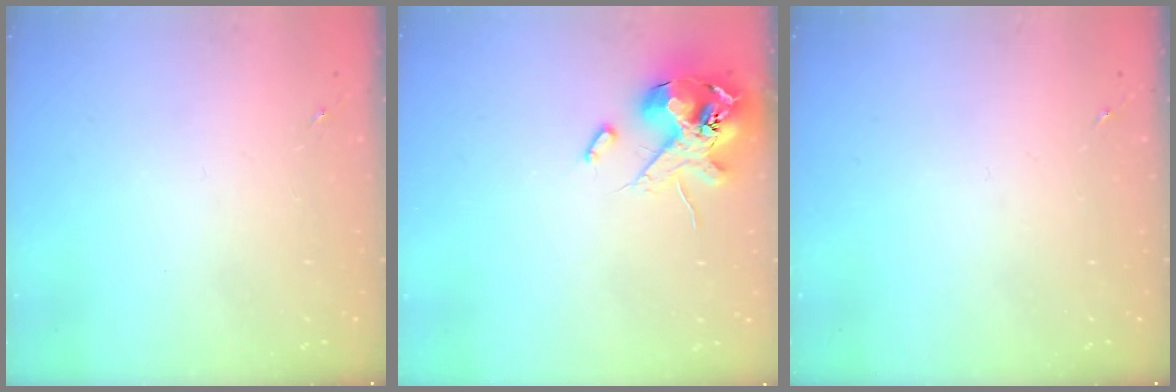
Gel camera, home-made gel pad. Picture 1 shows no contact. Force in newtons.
{"total": 14.7, "press": 14.5, "slide": 2.1}
{"total": 0.0}